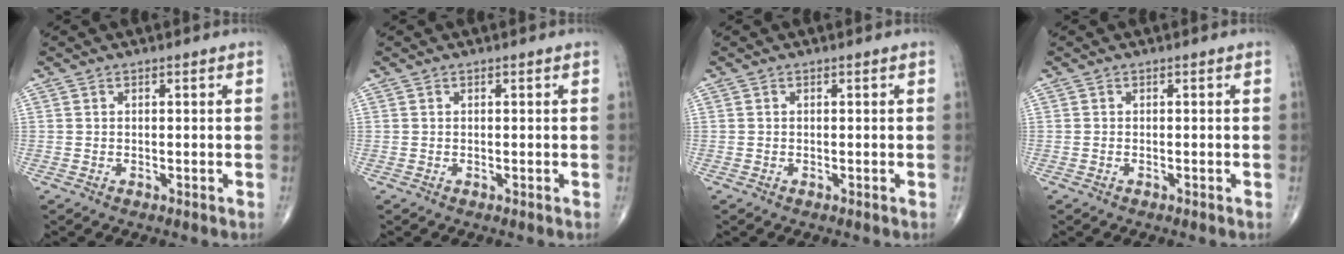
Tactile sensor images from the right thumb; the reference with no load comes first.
{"total": 0.0}
{"total": 0.0}
{"total": 0.0}